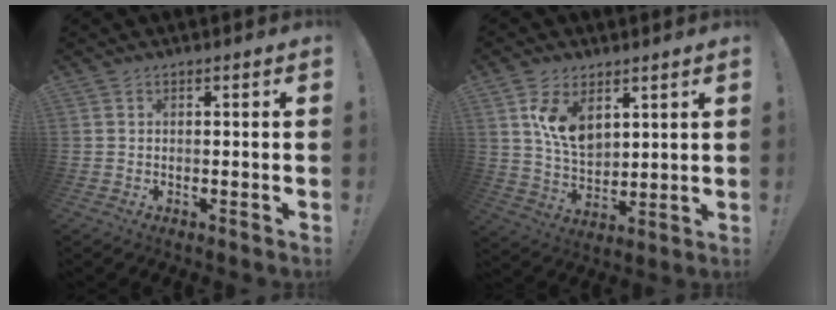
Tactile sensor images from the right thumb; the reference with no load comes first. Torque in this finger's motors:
{"motor_torque": [0.18, 0.24, 0.50, 0.62, 0.07]}